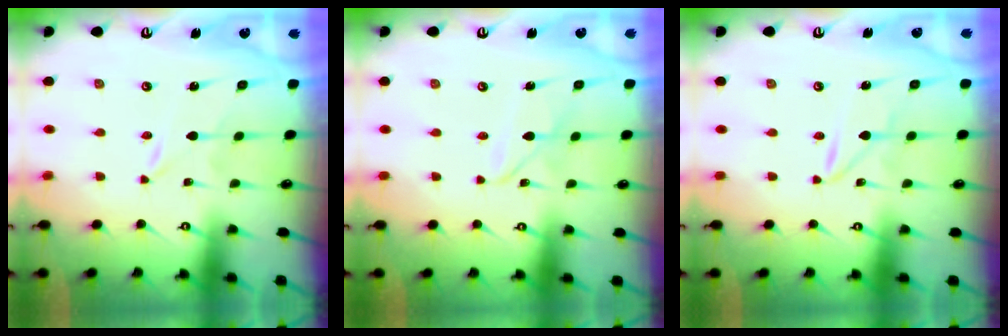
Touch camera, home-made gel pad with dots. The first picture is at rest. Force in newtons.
{"total": 3.5, "press": 3.5, "slide": 0.3}
{"total": 1.5, "press": 1.5, "slide": 0.1}